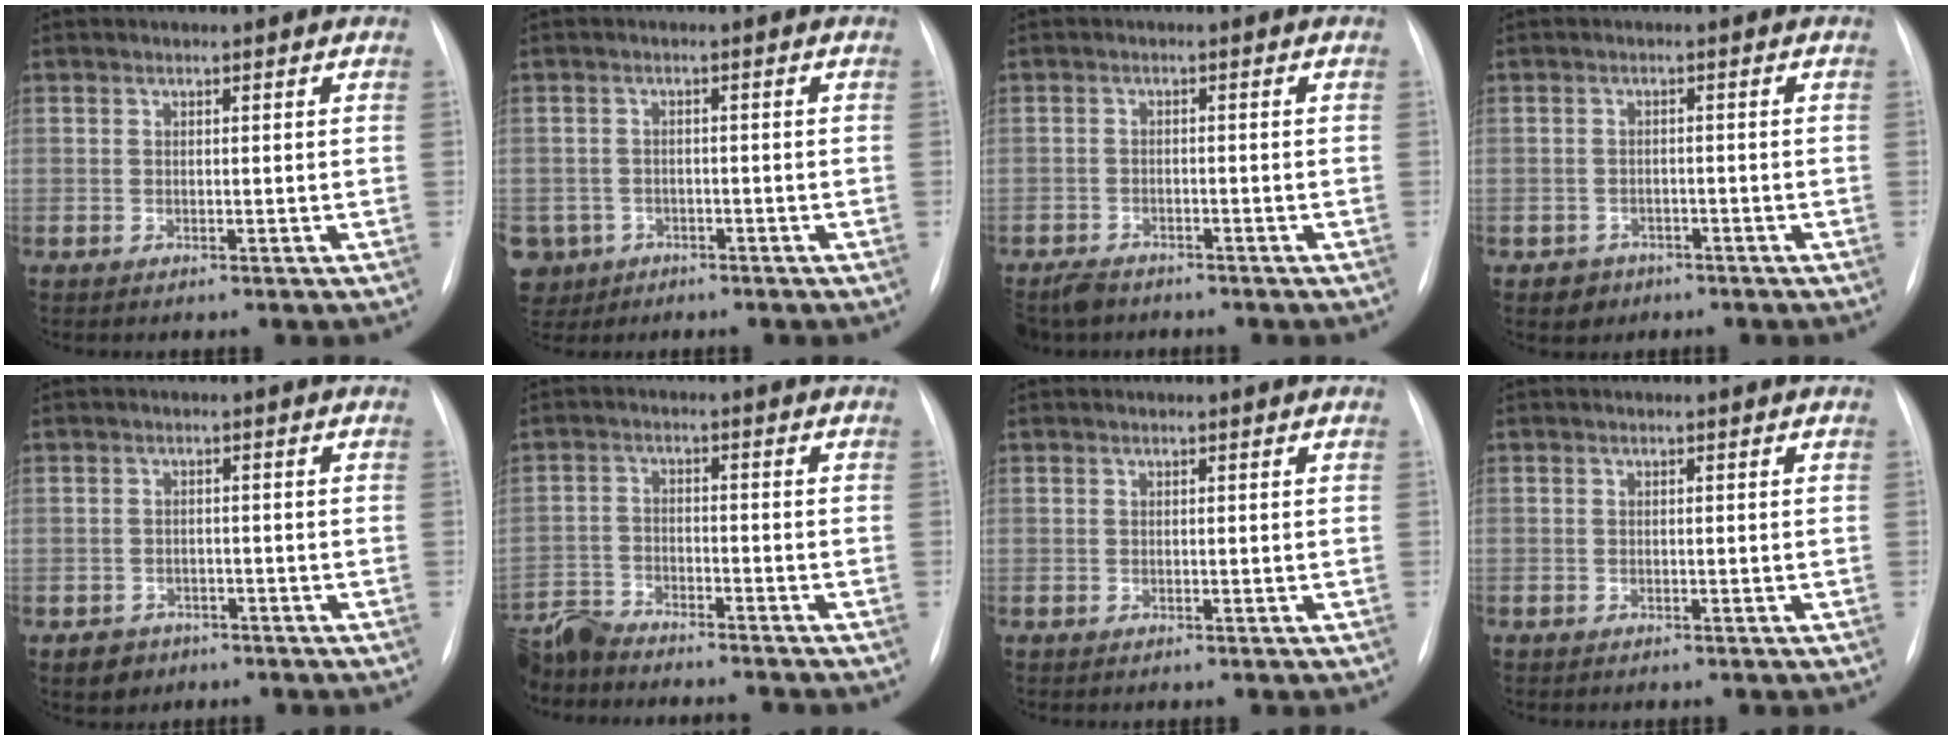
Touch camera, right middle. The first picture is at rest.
{"total": 6.9, "force": [-3.2, 5.9, 1.5], "torque": [-0.046, 0.004, -0.046]}
{"total": 4.7, "force": [-4.1, 2.1, 1.1], "torque": [-0.020, -0.010, -0.070]}
{"total": 2.6, "force": [-1.6, 2.1, 0.1], "torque": [-0.002, 0.009, -0.022]}
{"total": 3.1, "force": [-2.0, 2.4, 0.5], "torque": [-0.008, 0.008, -0.026]}
{"total": 10.7, "force": [-10.2, 1.3, 2.9], "torque": [-0.056, -0.001, -0.174]}
{"total": 0.0}
{"total": 0.0}